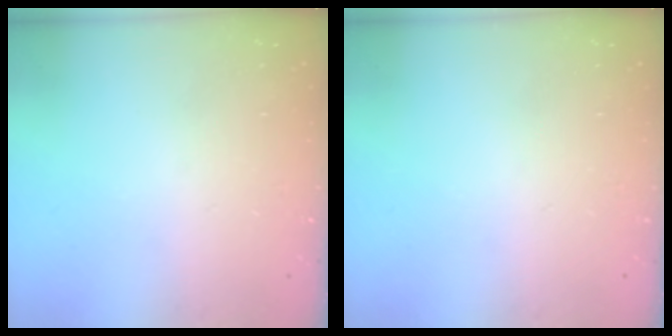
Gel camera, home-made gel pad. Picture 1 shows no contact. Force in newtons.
{"total": 0.0}